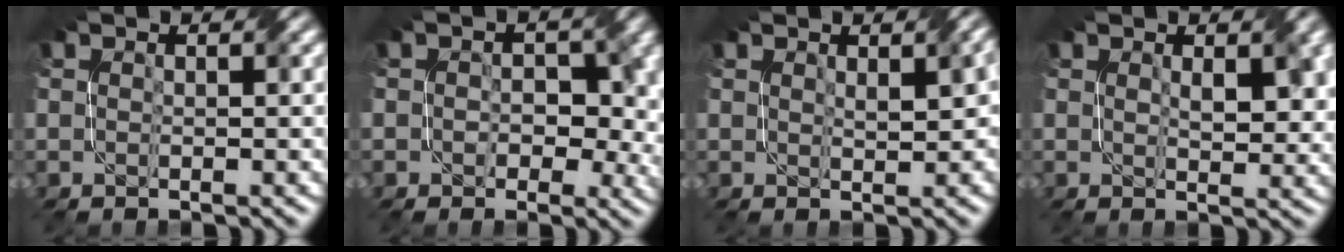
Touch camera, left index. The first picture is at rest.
{"total": 4.4, "force": [0.3, 3.2, 2.9], "torque": [-0.015, -0.003, 0.009]}
{"total": 2.2, "force": [0.9, 0.8, 1.8], "torque": [-0.021, 0.007, 0.024]}
{"total": 2.6, "force": [1.0, 1.0, 2.2], "torque": [-0.034, 0.001, 0.026]}